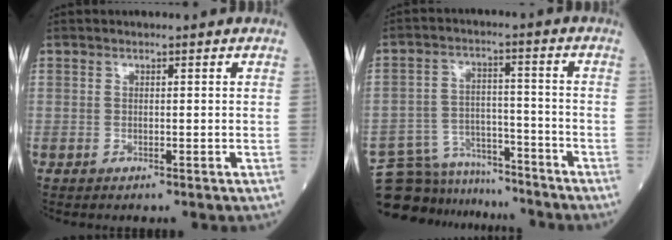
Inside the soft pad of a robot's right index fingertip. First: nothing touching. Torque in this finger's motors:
{"motor_torque": [0.16, -0.56, -0.03, -0.21]}